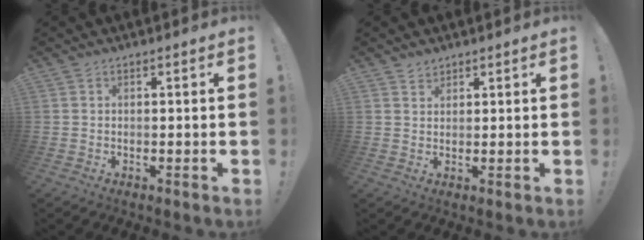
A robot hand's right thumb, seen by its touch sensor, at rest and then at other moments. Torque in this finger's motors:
{"motor_torque": [-0.07, 0.19, 0.33, 0.14, -0.04]}